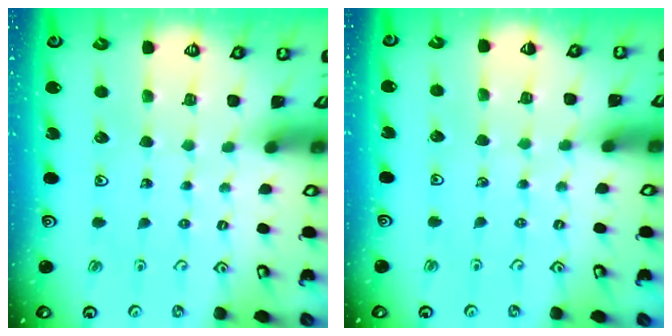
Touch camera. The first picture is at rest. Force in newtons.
{"total": 2.5, "press": 2.5, "slide": 0.5}